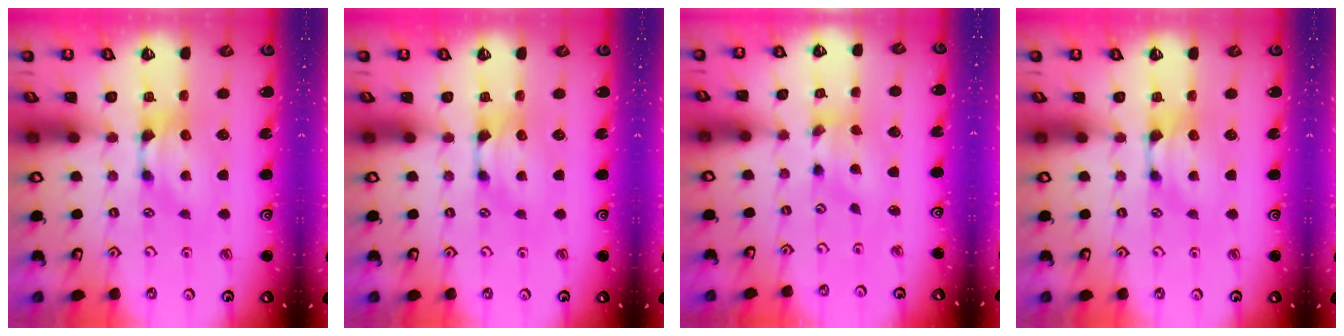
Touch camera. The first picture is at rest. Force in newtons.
{"total": 0.0}
{"total": 1.8, "press": 1.3, "slide": 1.3}
{"total": 0.0}